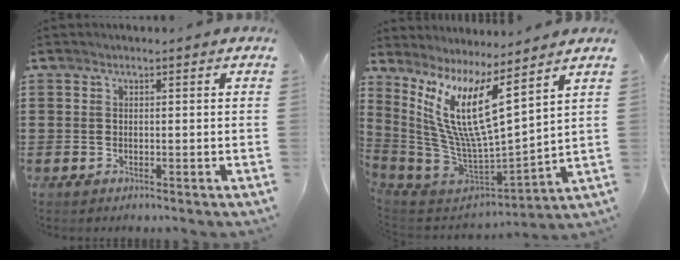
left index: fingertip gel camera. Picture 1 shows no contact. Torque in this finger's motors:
{"motor_torque": [1.68, 0.46, 1.05, 0.21]}